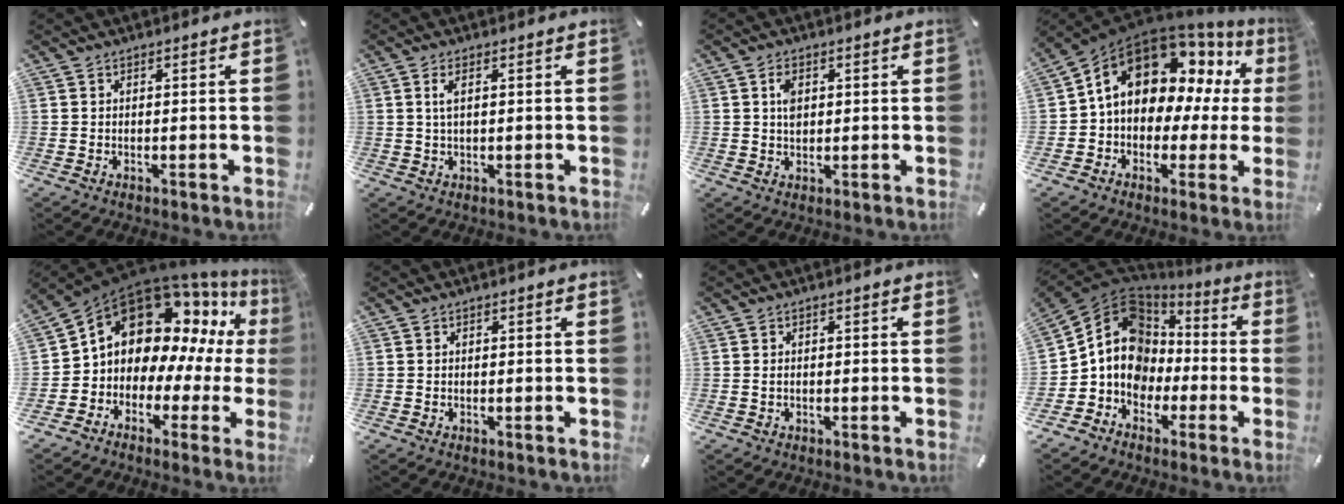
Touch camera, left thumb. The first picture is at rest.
{"total": 2.6, "force": [0.6, 0.9, 2.4], "torque": [-0.049, 0.005, 0.008]}
{"total": 3.4, "force": [0.9, 2.4, 2.2], "torque": [-0.034, 0.001, 0.012]}
{"total": 14.9, "force": [7.6, 9.8, 8.2], "torque": [-0.142, -0.053, 0.135]}
{"total": 15.0, "force": [6.8, 11.2, 7.4], "torque": [-0.122, -0.066, 0.124]}
{"total": 0.0}
{"total": 1.0, "force": [-0.2, 0.7, 0.7], "torque": [-0.016, 0.002, -0.005]}
{"total": 13.3, "force": [-0.9, 12.0, 5.7], "torque": [-0.123, 0.002, -0.012]}